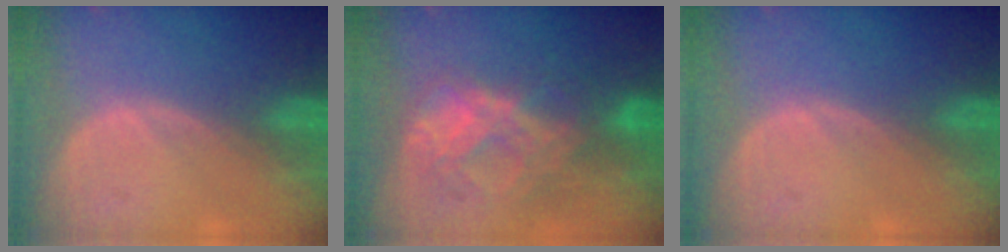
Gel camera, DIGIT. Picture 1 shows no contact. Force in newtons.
{"total": 8.6, "press": 7.5, "slide": 4.1}
{"total": 0.0}